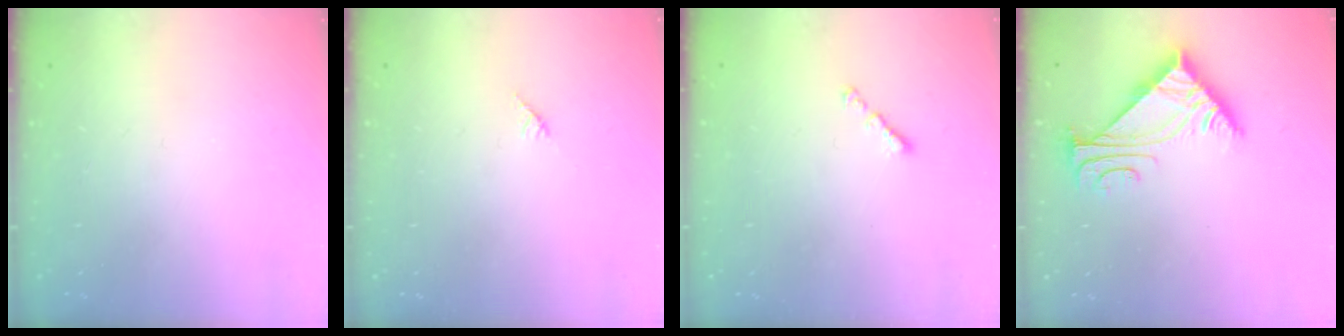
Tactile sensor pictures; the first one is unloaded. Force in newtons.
{"total": 2.7, "press": 2.7, "slide": 0.2}
{"total": 1.1, "press": 1.0, "slide": 0.4}
{"total": 7.0, "press": 7.0, "slide": 0.3}